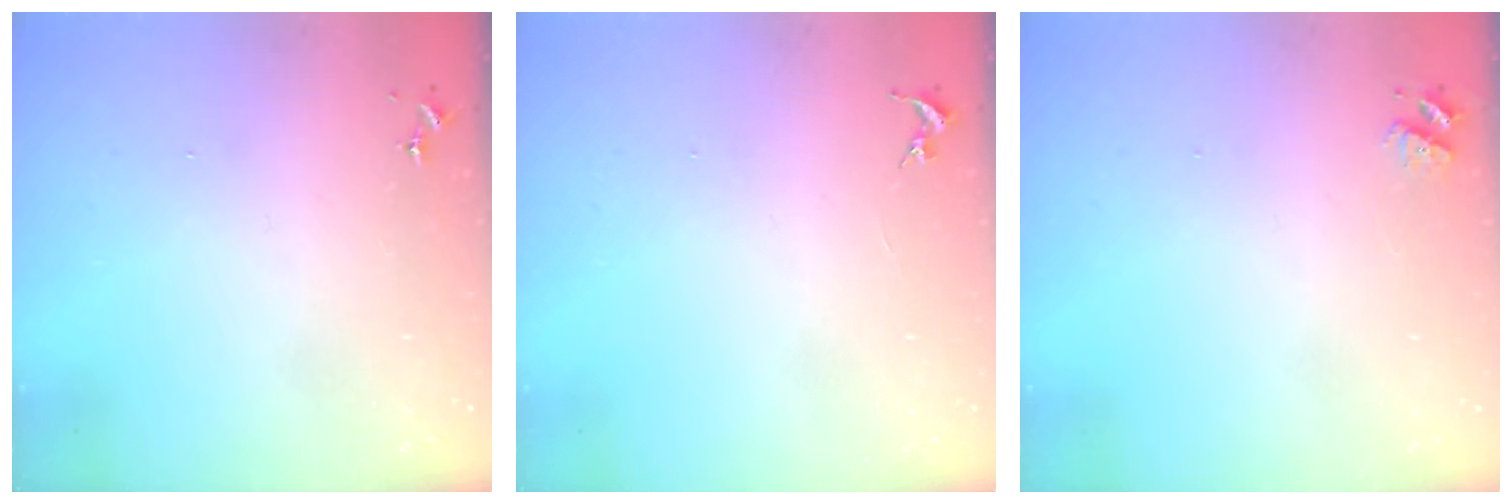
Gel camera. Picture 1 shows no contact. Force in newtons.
{"total": 0.0}
{"total": 4.7, "press": 4.7, "slide": 0.7}